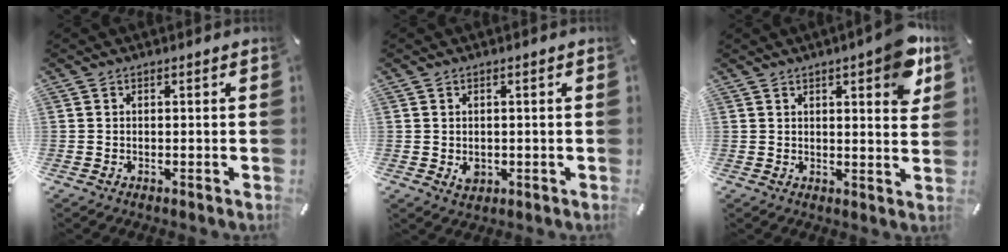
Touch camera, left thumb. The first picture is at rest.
{"total": 2.6, "force": [-0.2, 2.2, 1.3], "torque": [-0.007, -0.004, -0.006]}
{"total": 8.2, "force": [4.8, 2.4, 6.2], "torque": [-0.080, -0.026, 0.077]}